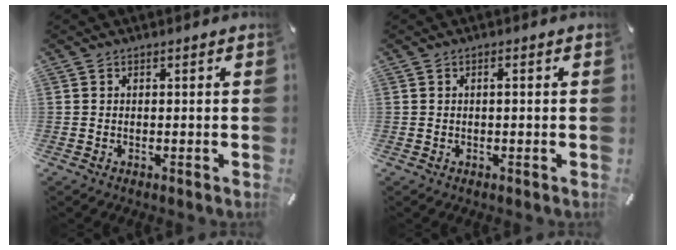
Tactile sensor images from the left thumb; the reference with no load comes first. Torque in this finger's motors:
{"motor_torque": [-0.14, 0.04, -0.09, -0.13, 0.05]}